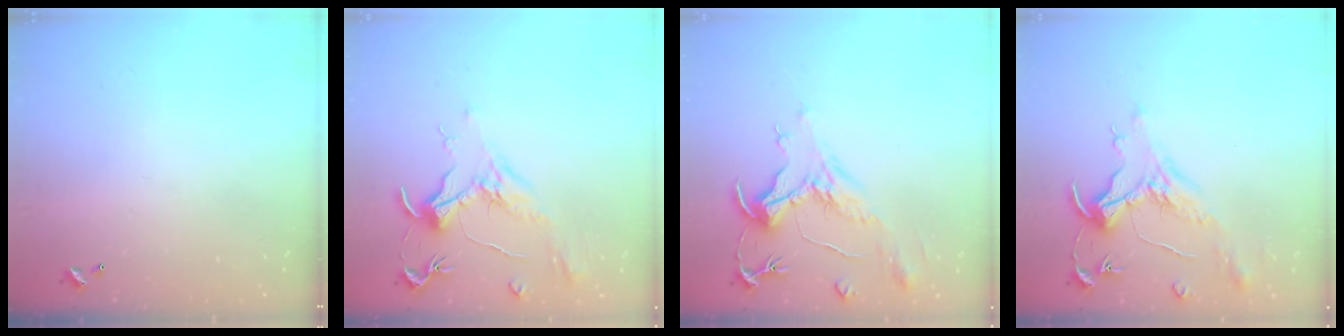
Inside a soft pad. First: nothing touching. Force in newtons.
{"total": 1.9, "press": 1.7, "slide": 0.9}
{"total": 2.1, "press": 1.6, "slide": 1.4}
{"total": 1.6, "press": 1.4, "slide": 0.7}